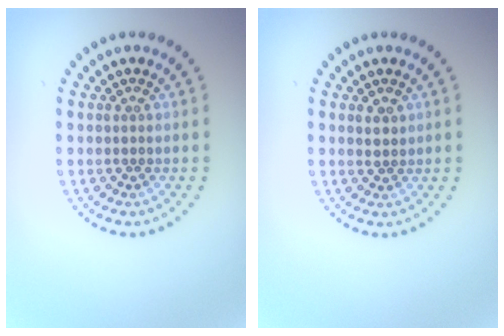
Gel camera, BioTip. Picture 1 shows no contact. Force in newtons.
{"total": 1.2, "press": 1.0, "slide": 0.6}